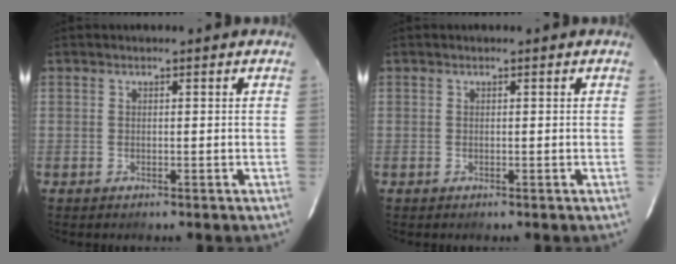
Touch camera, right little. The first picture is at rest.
{"total": 0.0}